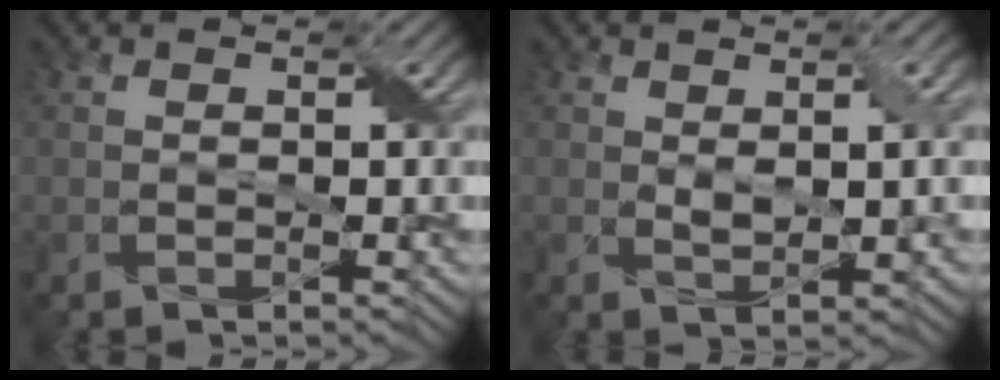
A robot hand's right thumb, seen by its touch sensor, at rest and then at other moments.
{"total": 2.7, "force": [1.0, 0.7, 2.4], "torque": [-0.049, 0.001, 0.021]}